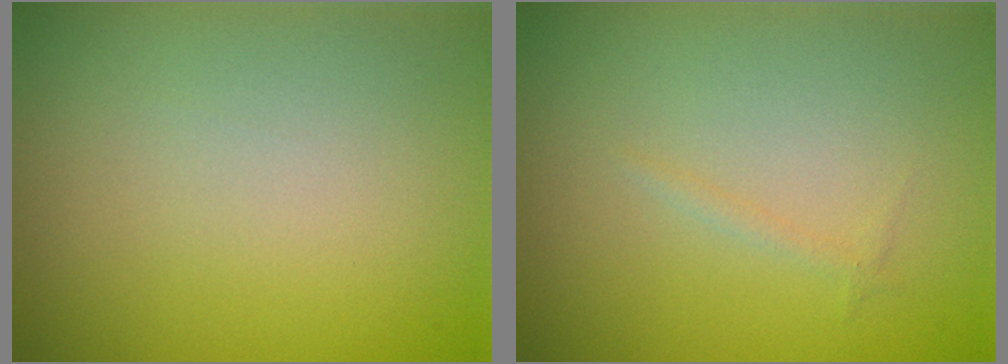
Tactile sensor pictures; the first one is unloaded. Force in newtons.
{"total": 0.5, "press": 0.5, "slide": 0.0}